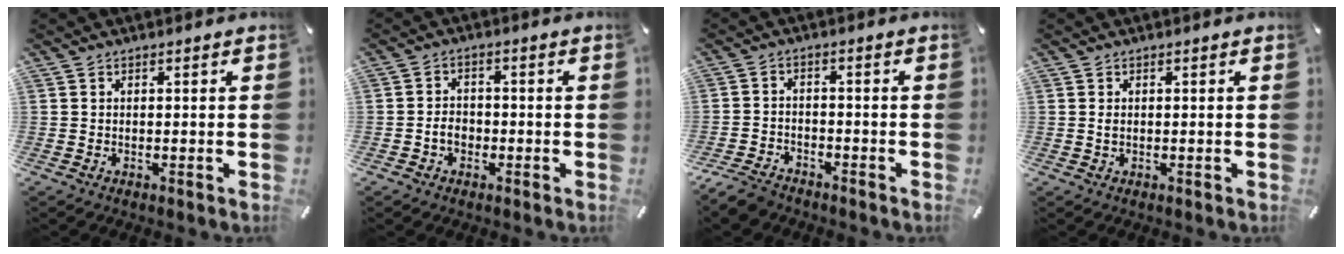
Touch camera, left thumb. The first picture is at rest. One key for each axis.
{"total": 3.9, "fx": -1.2, "fy": 3.0, "fz": 2.1, "tx": -0.037, "ty": 0.008, "tz": -0.023}
{"total": 4.9, "fx": -4.2, "fy": 2.0, "fz": 1.5, "tx": -0.041, "ty": 0.016, "tz": -0.083}
{"total": 0.8, "fx": 0.0, "fy": 0.5, "fz": 0.7, "tx": -0.015, "ty": 0.001, "tz": 0.000}